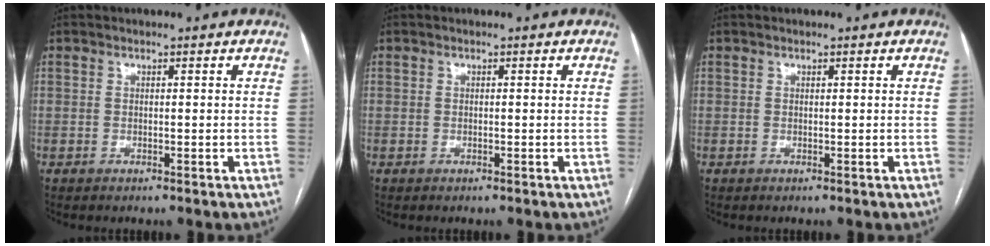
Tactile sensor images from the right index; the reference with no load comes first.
{"total": 0.0}
{"total": 0.0}